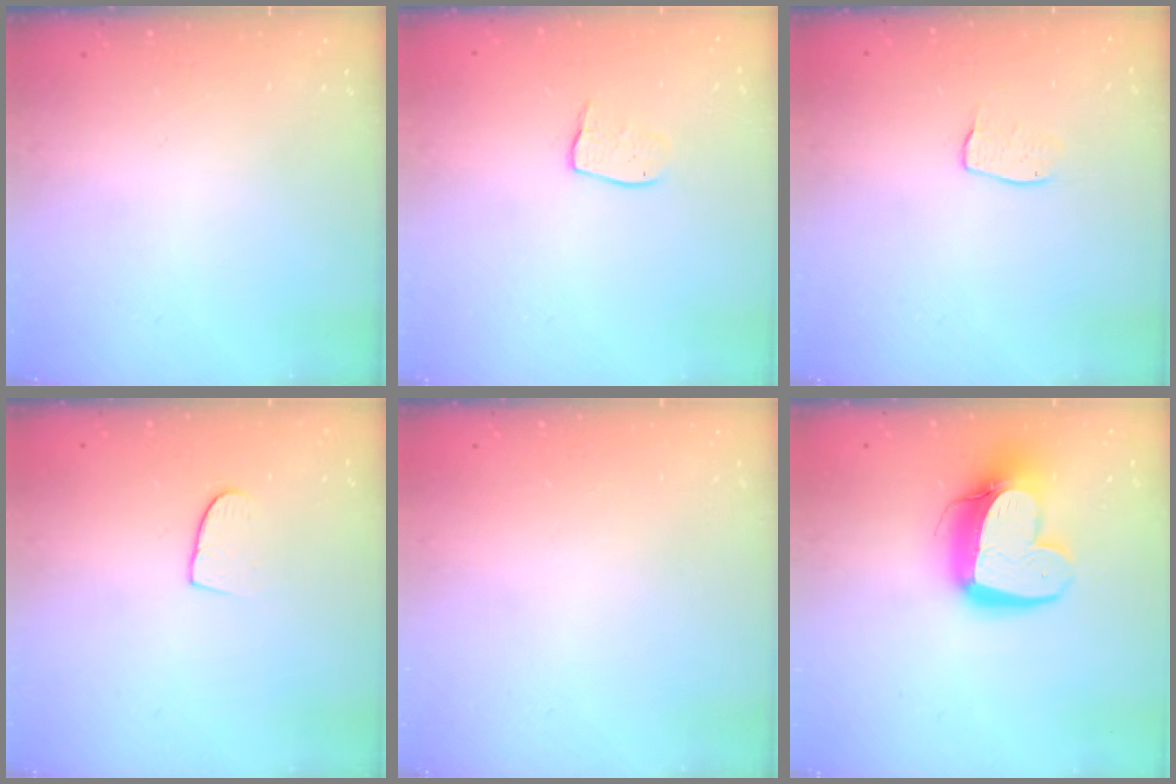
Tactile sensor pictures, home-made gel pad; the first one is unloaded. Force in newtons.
{"total": 7.0, "press": 7.0, "slide": 0.5}
{"total": 5.0, "press": 5.0, "slide": 0.3}
{"total": 6.8, "press": 6.7, "slide": 0.5}
{"total": 0.0}
{"total": 15.2, "press": 15.2, "slide": 1.4}